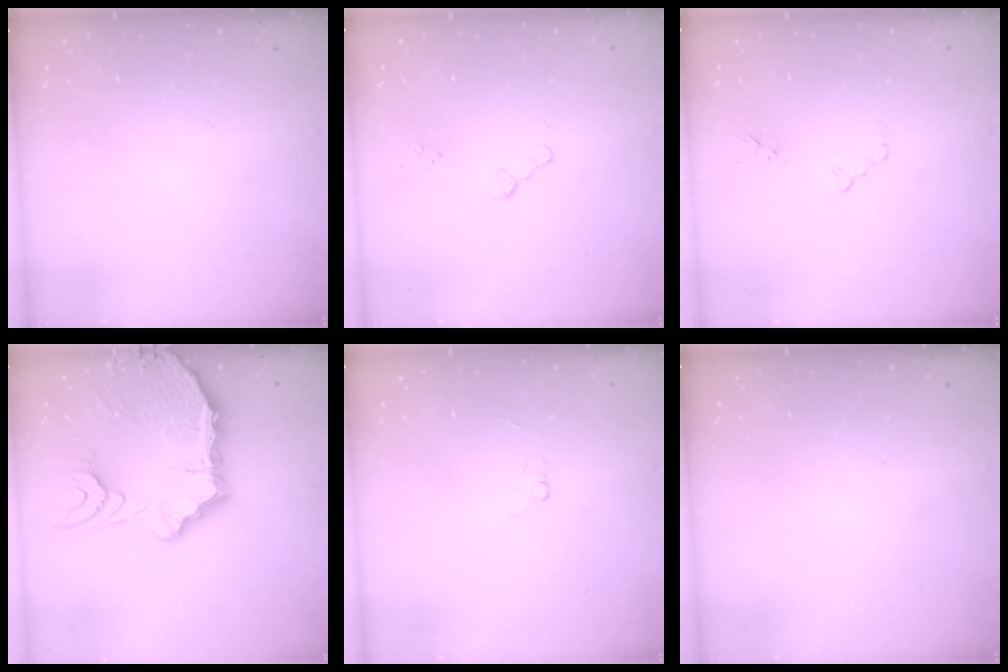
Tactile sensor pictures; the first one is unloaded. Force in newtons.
{"total": 0.0}
{"total": 2.2, "press": 2.2, "slide": 0.4}
{"total": 16.1, "press": 15.6, "slide": 4.1}
{"total": 2.2, "press": 2.1, "slide": 0.3}
{"total": 0.0}